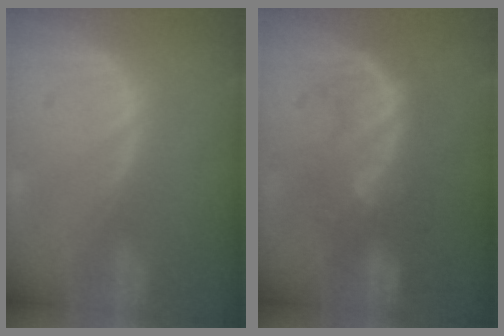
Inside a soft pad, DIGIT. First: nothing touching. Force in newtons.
{"total": 7.8, "press": 7.7, "slide": 1.2}